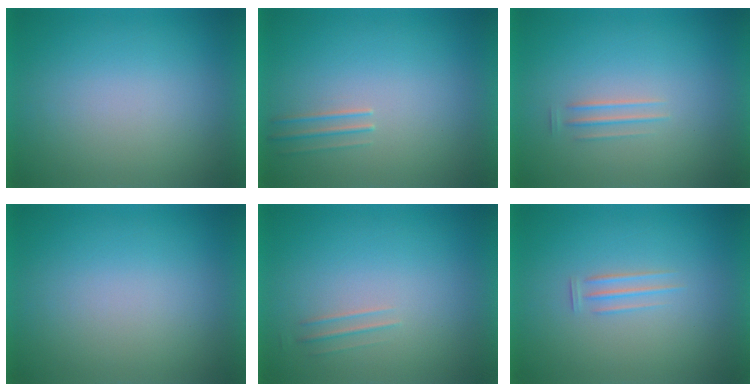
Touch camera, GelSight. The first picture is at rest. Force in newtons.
{"total": 1.3}
{"total": 1.6}
{"total": 0.0}
{"total": 1.5}
{"total": 1.9}